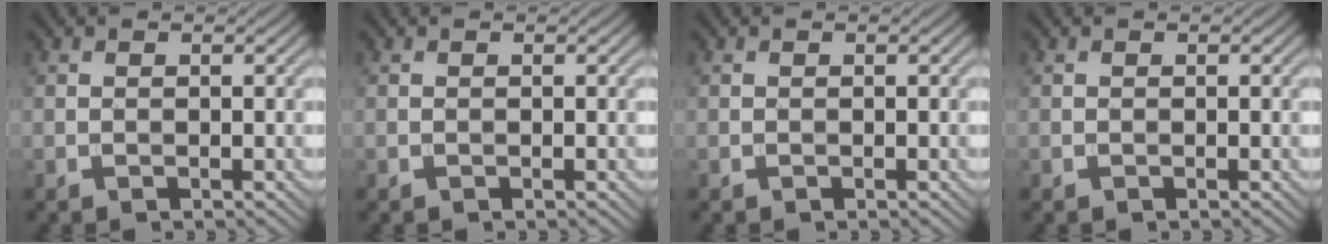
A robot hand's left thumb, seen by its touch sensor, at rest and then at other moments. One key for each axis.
{"total": 0.0}
{"total": 0.0}
{"total": 0.0}